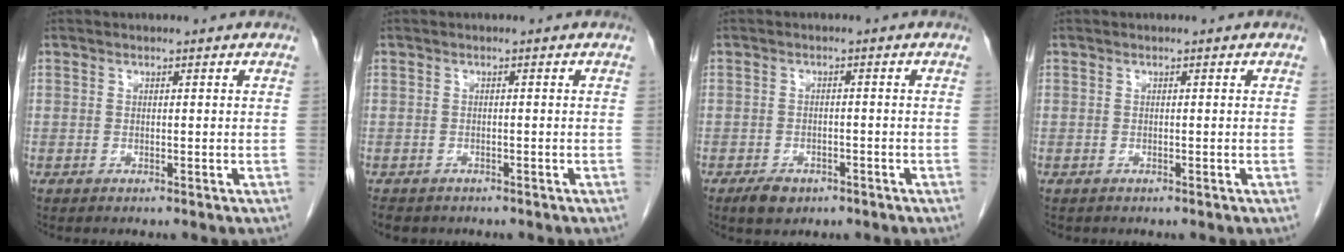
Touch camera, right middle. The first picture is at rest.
{"total": 4.1, "force": [-3.2, 2.1, 1.3], "torque": [-0.026, -0.006, -0.040]}
{"total": 3.4, "force": [-2.3, 2.0, 1.7], "torque": [-0.032, -0.002, -0.027]}
{"total": 0.0}